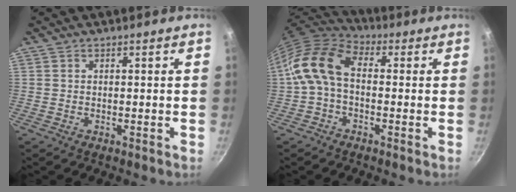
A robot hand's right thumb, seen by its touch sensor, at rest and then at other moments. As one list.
[{"total": 11.9, "force": [0.2, 7.5, 9.3], "torque": [-0.179, 0.033, -0.011]}]